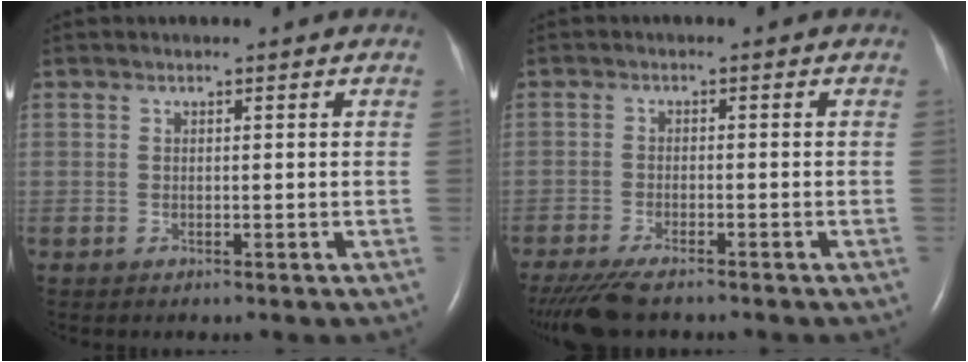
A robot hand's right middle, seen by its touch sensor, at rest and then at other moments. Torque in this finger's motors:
{"motor_torque": [0.66, -0.65, 0.09, 0.04]}